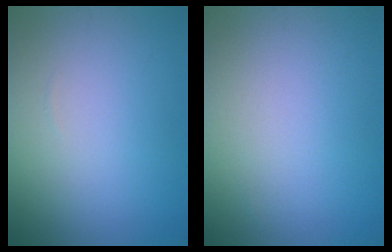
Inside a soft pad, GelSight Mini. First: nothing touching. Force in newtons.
{"total": 0.0}